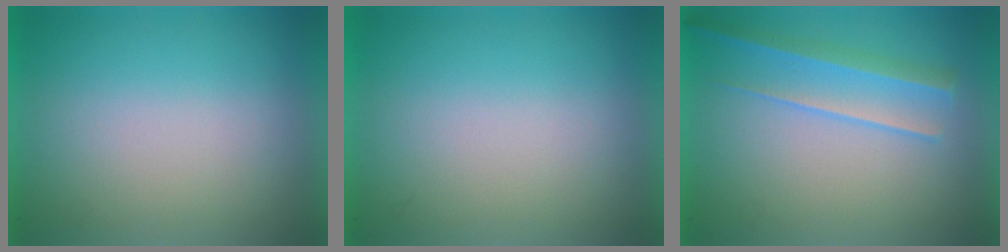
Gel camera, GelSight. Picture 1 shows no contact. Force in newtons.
{"total": 0.0}
{"total": 2.2}